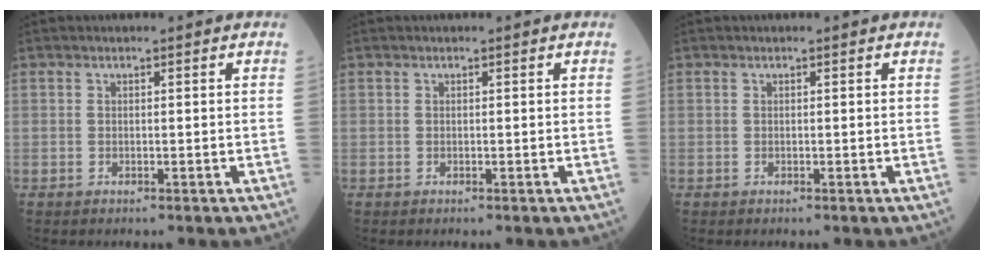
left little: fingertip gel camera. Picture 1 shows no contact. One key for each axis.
{"total": 0.0}
{"total": 0.0}